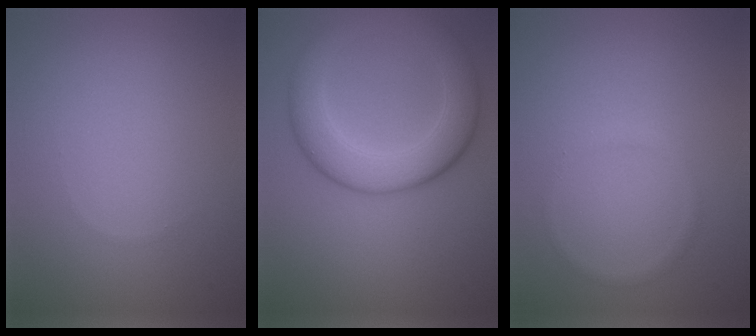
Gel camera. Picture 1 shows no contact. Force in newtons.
{"total": 6.9, "press": 6.9, "slide": 0.2}
{"total": 0.8, "press": 0.8, "slide": 0.1}